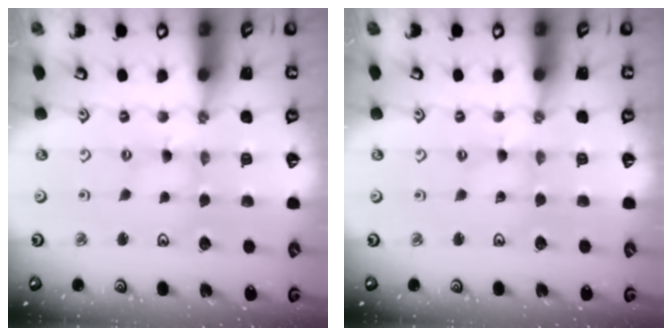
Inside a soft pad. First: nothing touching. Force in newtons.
{"total": 0.0}